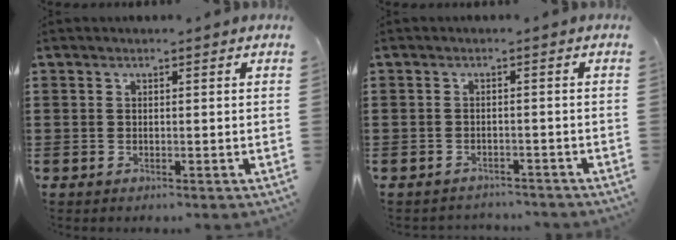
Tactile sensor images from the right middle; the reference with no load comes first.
{"total": 1.6, "force": [-1.6, 0.3, -0.1], "torque": [-0.005, 0.001, -0.035]}